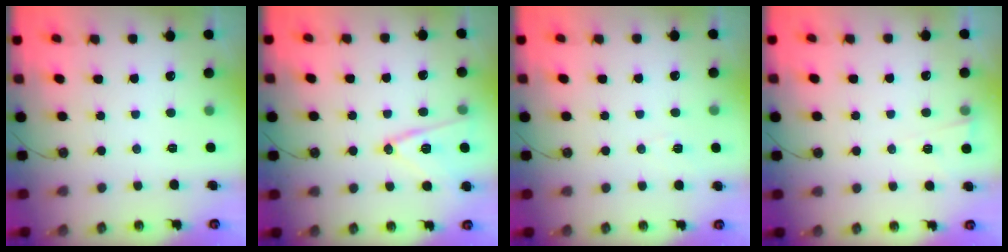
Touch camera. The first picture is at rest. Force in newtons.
{"total": 13.4, "press": 13.1, "slide": 2.6}
{"total": 2.7, "press": 2.3, "slide": 1.4}
{"total": 3.0, "press": 2.8, "slide": 1.1}